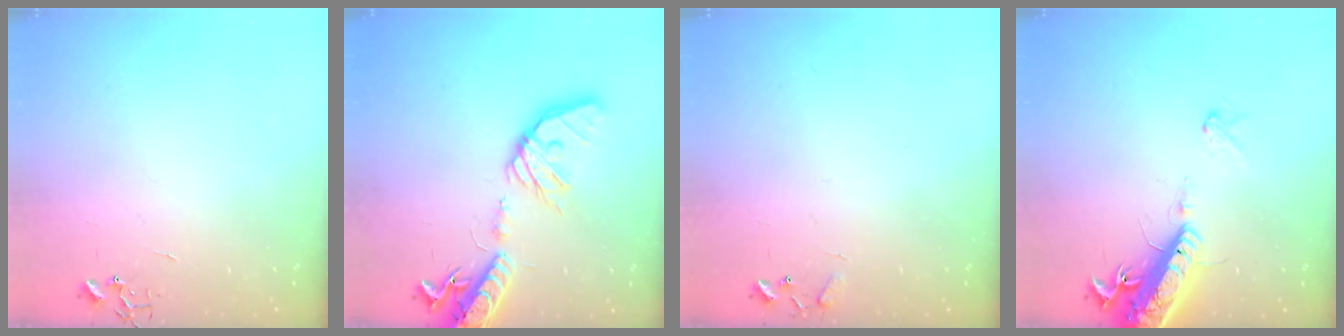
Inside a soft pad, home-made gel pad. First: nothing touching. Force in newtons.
{"total": 22.7, "press": 22.4, "slide": 3.7}
{"total": 5.8, "press": 5.8, "slide": 0.5}
{"total": 17.9, "press": 17.5, "slide": 3.9}